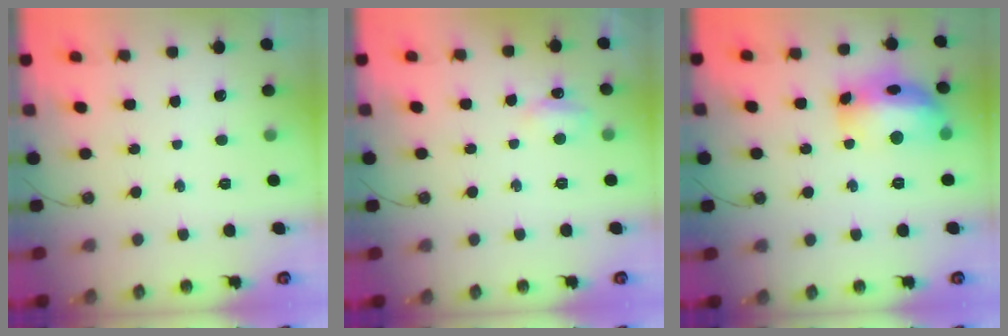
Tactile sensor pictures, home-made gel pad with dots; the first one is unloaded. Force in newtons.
{"total": 6.0, "press": 5.9, "slide": 1.1}
{"total": 17.0, "press": 17.0, "slide": 1.6}